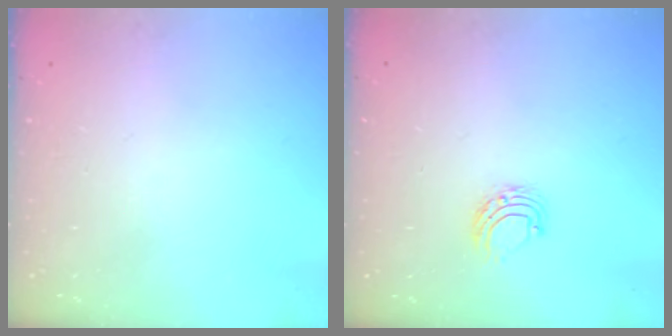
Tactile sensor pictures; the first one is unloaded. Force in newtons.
{"total": 4.9, "press": 4.9, "slide": 0.4}